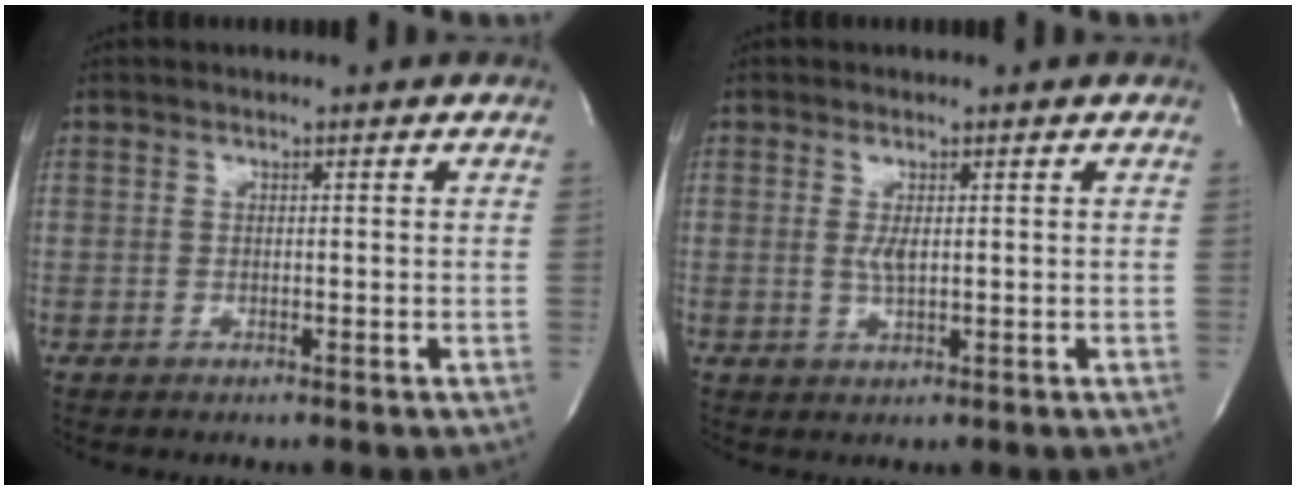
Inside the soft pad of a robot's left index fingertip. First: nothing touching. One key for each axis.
{"total": 2.0, "fx": -0.3, "fy": 0.5, "fz": 1.9, "tx": -0.043, "ty": -0.009, "tz": 0.000}